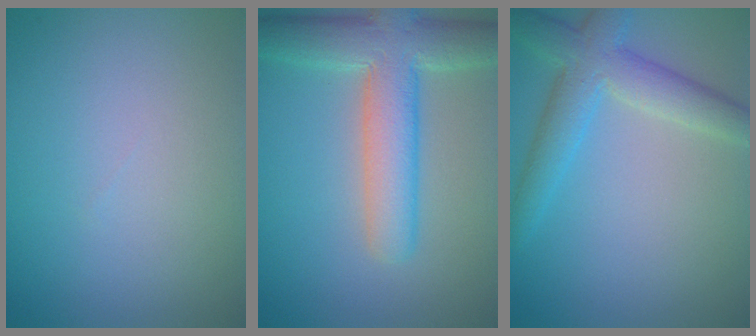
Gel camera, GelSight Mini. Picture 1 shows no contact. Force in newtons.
{"total": 7.4, "press": 7.4, "slide": 0.7}
{"total": 4.7, "press": 4.7, "slide": 0.1}